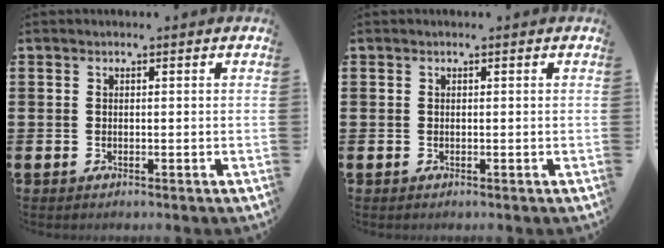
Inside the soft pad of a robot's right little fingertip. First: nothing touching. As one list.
[{"total": 0.0}]